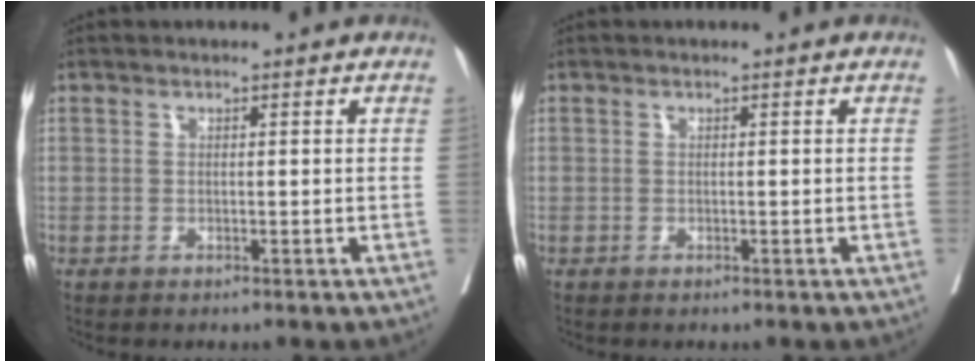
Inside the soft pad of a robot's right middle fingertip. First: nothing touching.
{"total": 0.0}